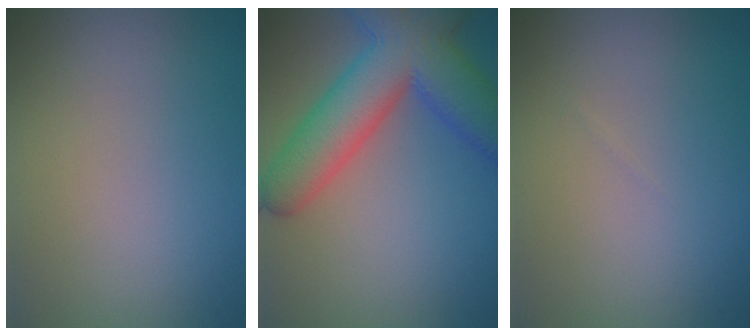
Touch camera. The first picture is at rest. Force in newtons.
{"total": 9.9, "press": 9.9, "slide": 0.4}
{"total": 0.0}